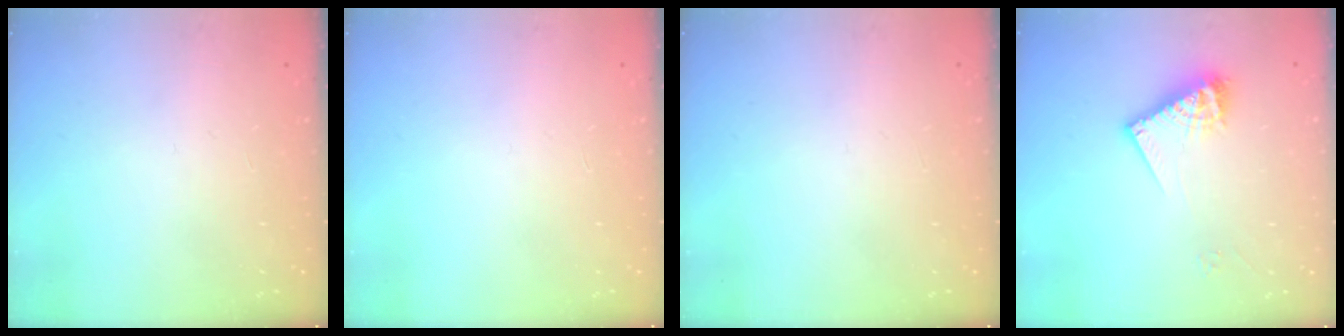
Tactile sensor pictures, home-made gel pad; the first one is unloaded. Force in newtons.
{"total": 0.0}
{"total": 0.0}
{"total": 11.2, "press": 11.2, "slide": 1.1}